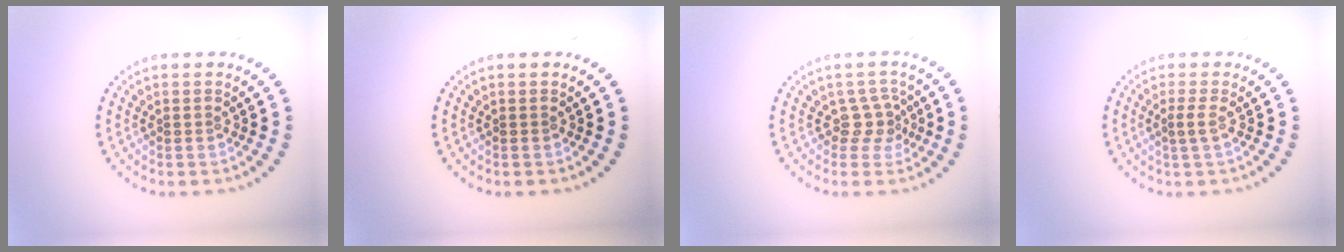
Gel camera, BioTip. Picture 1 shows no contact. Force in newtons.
{"total": 0.0}
{"total": 2.2, "press": 1.6, "slide": 1.6}
{"total": 1.0, "press": 0.8, "slide": 0.5}